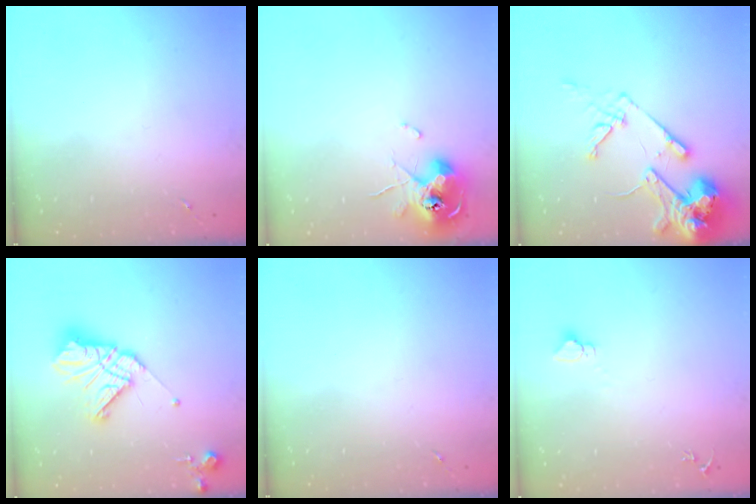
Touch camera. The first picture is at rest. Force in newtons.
{"total": 10.0, "press": 9.9, "slide": 1.1}
{"total": 16.6, "press": 16.5, "slide": 2.3}
{"total": 14.7, "press": 14.6, "slide": 1.4}
{"total": 0.0}
{"total": 2.8, "press": 2.8, "slide": 0.2}